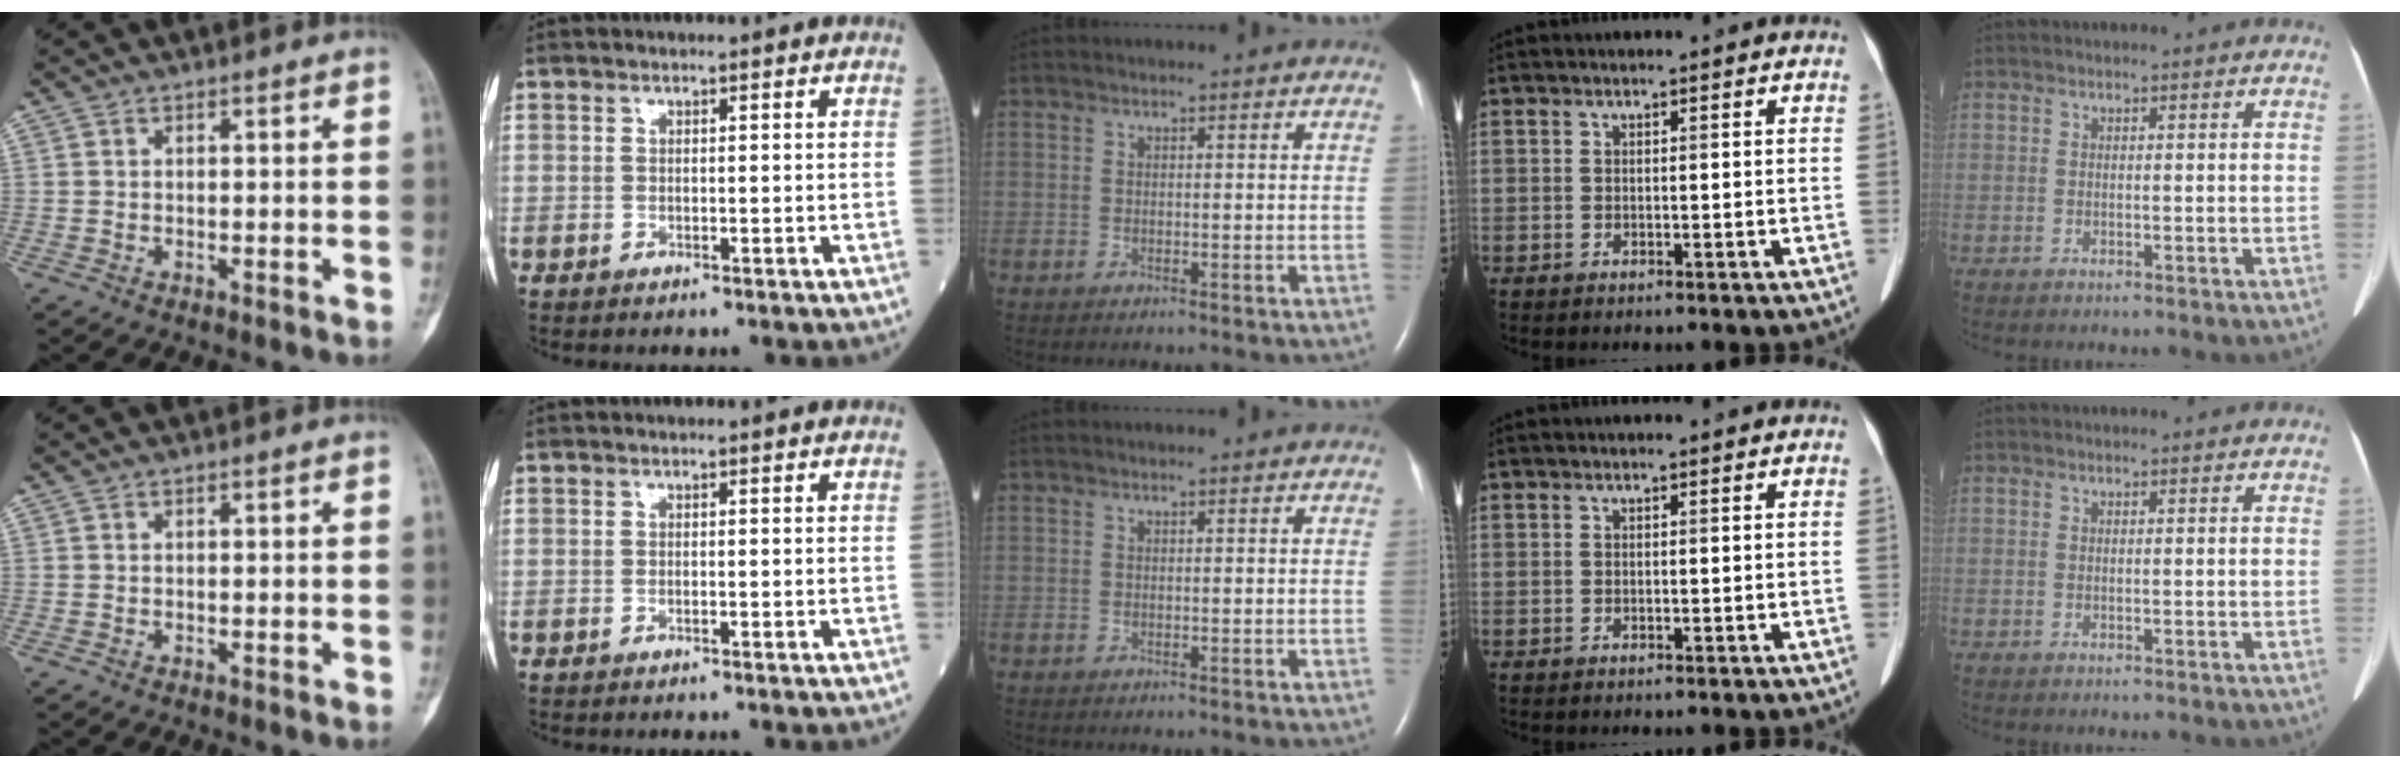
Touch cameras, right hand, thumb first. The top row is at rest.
{}